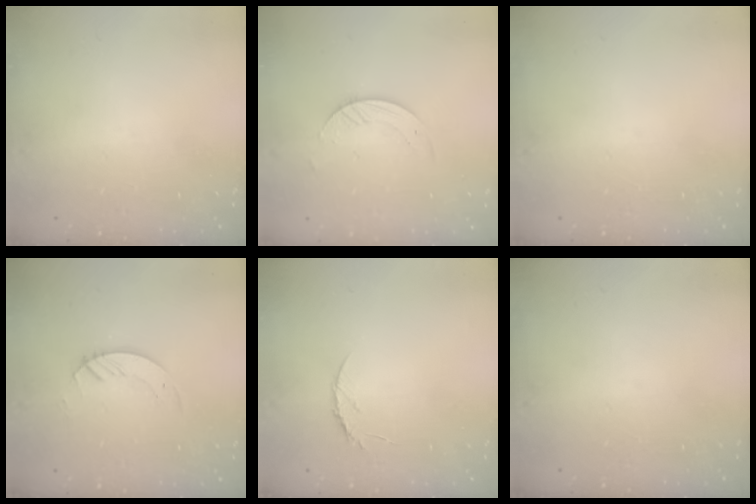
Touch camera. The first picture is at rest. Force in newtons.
{"total": 3.4, "press": 3.4, "slide": 0.1}
{"total": 0.0}
{"total": 2.9, "press": 2.9, "slide": 0.3}
{"total": 4.7, "press": 4.6, "slide": 0.4}
{"total": 0.0}